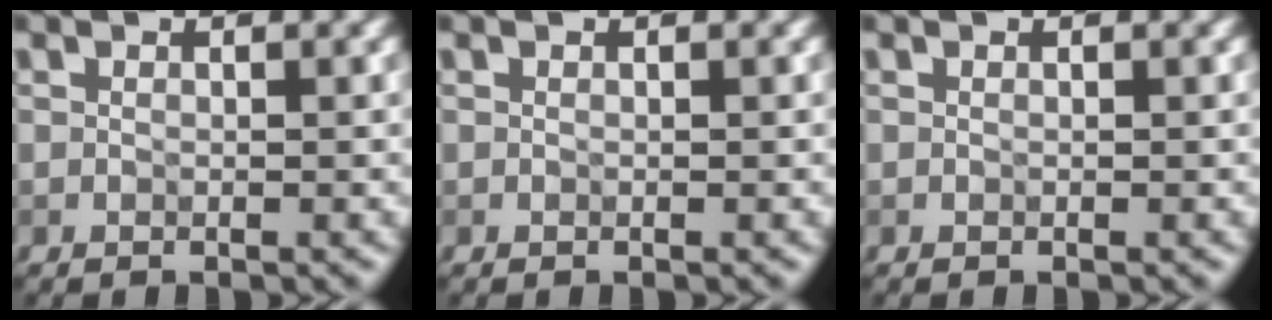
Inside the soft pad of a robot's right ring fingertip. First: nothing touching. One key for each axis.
{"total": 0.0}
{"total": 0.0}